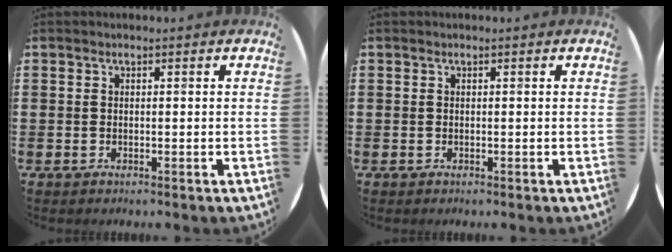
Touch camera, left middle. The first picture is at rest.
{"total": 0.0}